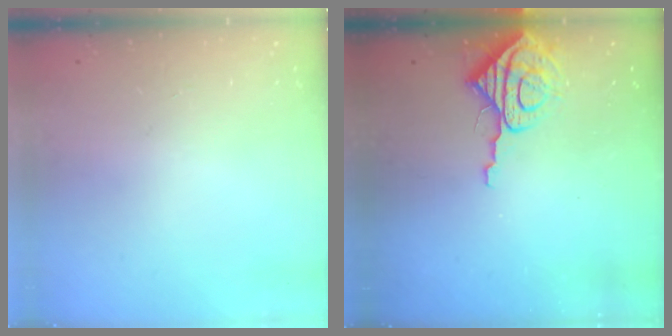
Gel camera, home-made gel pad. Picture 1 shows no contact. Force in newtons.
{"total": 8.5, "press": 8.4, "slide": 1.0}